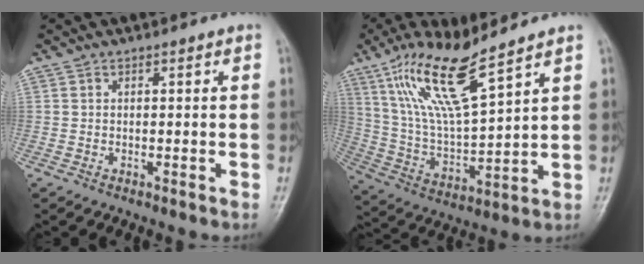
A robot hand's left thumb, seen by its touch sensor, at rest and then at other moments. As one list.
[{"total": 15.6, "force": [10.3, 3.1, 11.3], "torque": [-0.215, -0.050, 0.214]}]